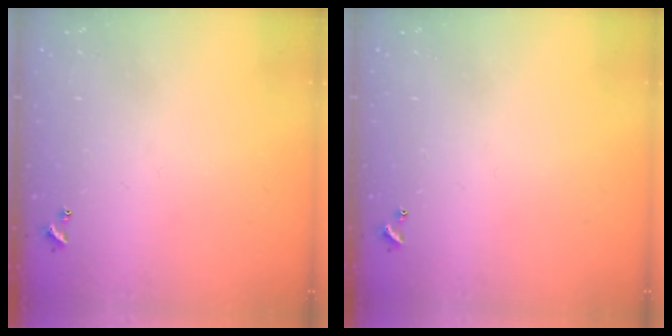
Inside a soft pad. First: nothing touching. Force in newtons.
{"total": 0.0}